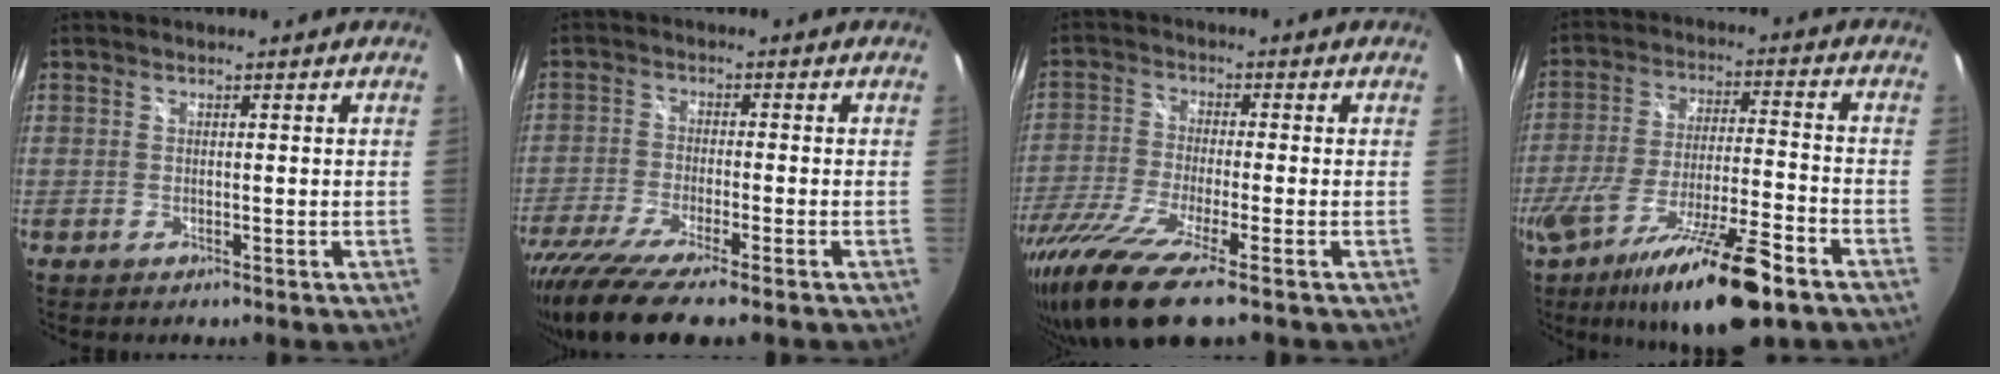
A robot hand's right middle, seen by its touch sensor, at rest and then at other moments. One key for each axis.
{"total": 13.3, "fx": -10.2, "fy": 1.3, "fz": 8.4, "tx": -0.178, "ty": -0.051, "tz": -0.178}
{"total": 13.3, "fx": -9.4, "fy": 1.0, "fz": 9.3, "tx": -0.207, "ty": -0.052, "tz": -0.176}
{"total": 20.8, "fx": -13.8, "fy": 3.0, "fz": 15.2, "tx": -0.282, "ty": -0.051, "tz": -0.233}